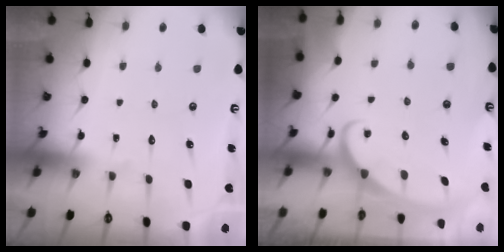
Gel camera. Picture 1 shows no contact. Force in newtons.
{"total": 2.3, "press": 2.3, "slide": 0.3}